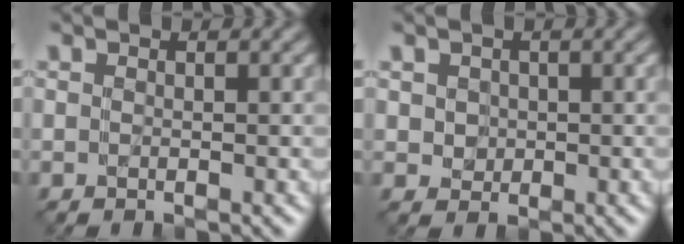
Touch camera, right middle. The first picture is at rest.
{"total": 0.9, "force": [0.3, 0.7, -0.4], "torque": [0.000, -0.002, 0.019]}